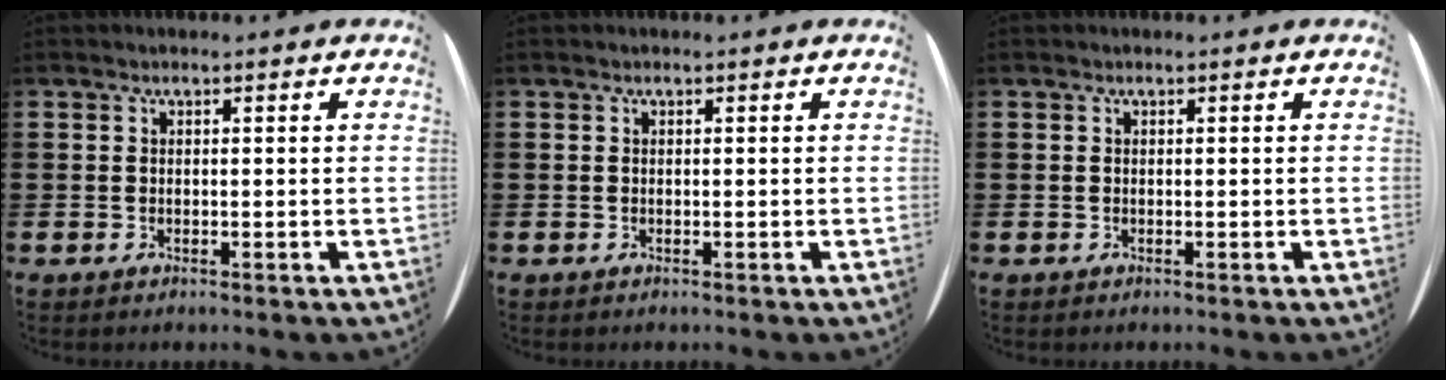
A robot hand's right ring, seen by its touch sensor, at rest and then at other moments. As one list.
[{"total": 0.0}, {"total": 0.0}]